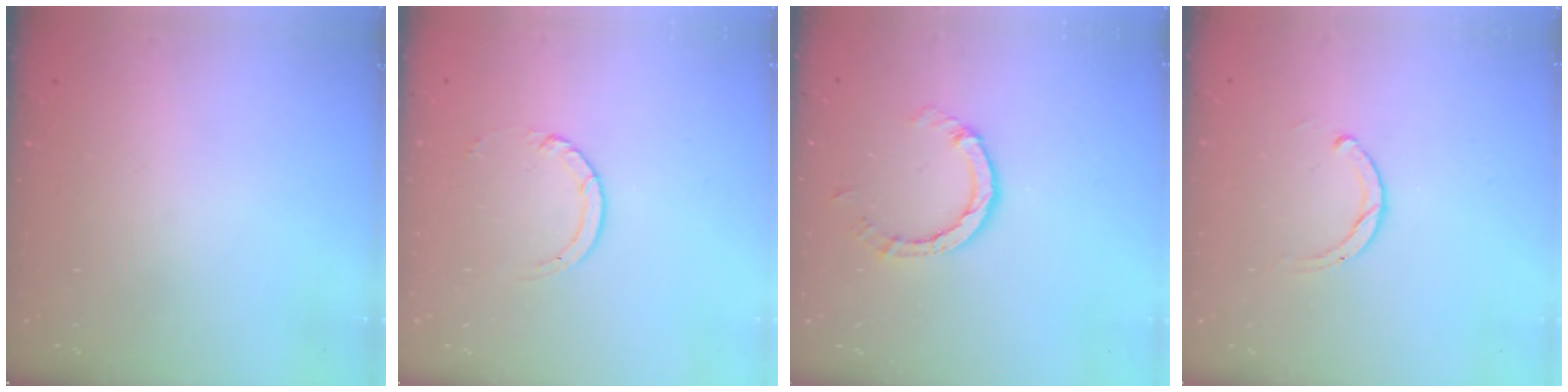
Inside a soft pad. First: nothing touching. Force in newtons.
{"total": 3.0, "press": 2.9, "slide": 0.4}
{"total": 3.9, "press": 3.9, "slide": 0.2}
{"total": 1.8, "press": 1.8, "slide": 0.2}